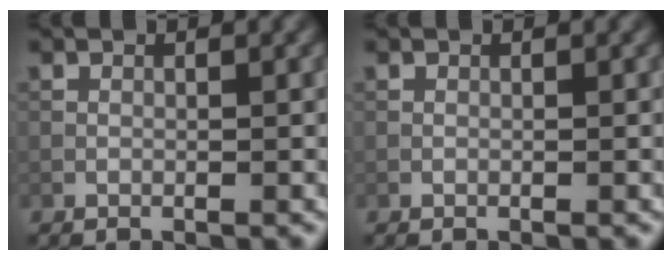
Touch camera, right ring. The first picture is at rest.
{"total": 0.0}